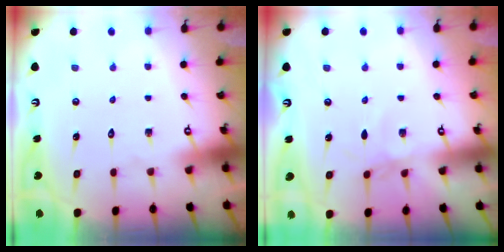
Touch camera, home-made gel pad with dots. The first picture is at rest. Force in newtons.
{"total": 1.5, "press": 1.5, "slide": 0.4}